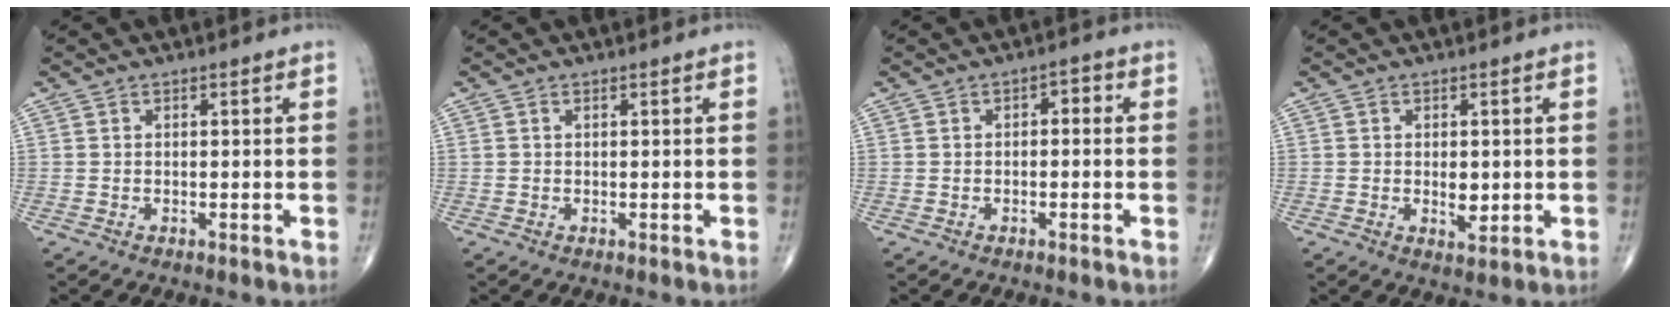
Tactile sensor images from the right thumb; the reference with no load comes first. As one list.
[{"total": 0.0}, {"total": 2.1, "force": [0.0, 1.2, 1.7], "torque": [-0.014, 0.010, -0.010]}, {"total": 3.2, "force": [0.0, 1.7, 2.7], "torque": [-0.033, -0.006, 0.005]}]